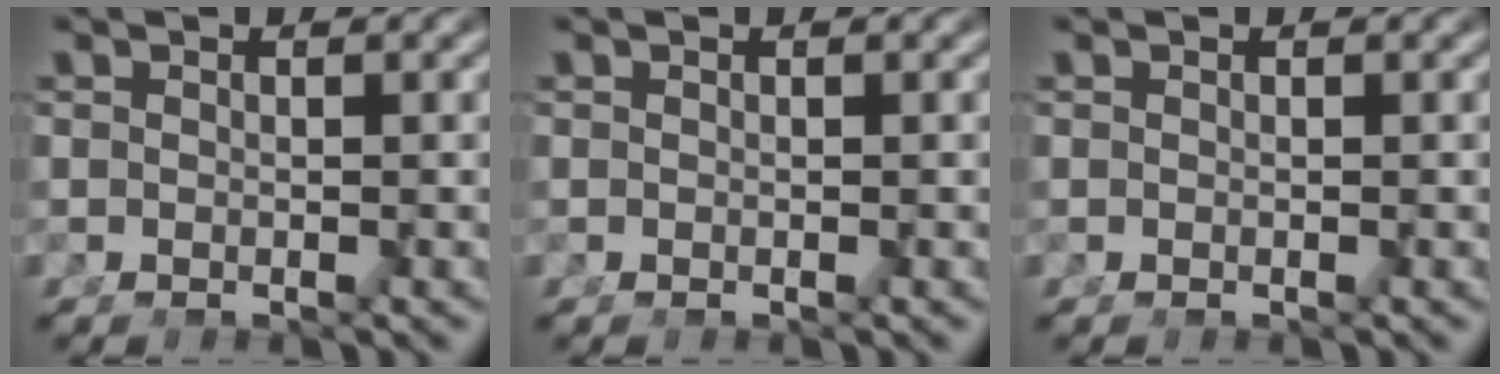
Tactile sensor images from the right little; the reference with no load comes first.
{"total": 0.0}
{"total": 0.0}